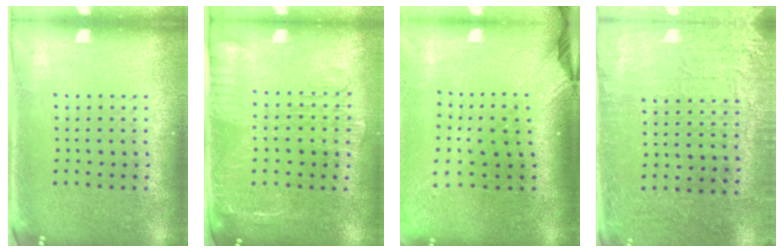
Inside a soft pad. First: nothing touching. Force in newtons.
{"total": 2.0, "press": 1.7, "slide": 1.0}
{"total": 2.4, "press": 1.8, "slide": 1.6}
{"total": 2.9, "press": 2.8, "slide": 0.5}